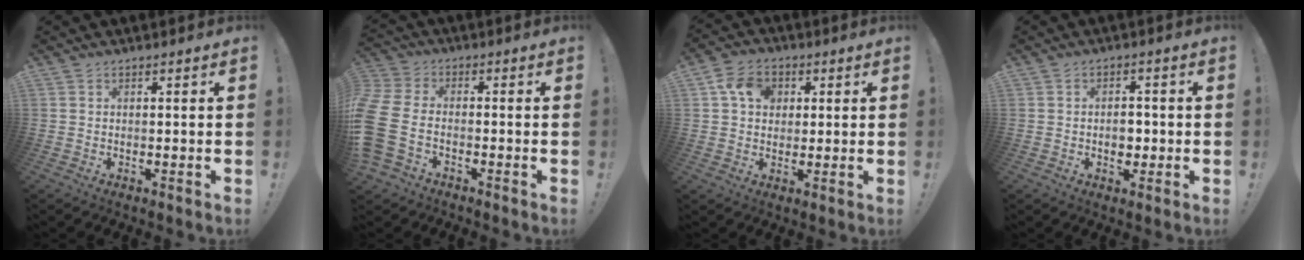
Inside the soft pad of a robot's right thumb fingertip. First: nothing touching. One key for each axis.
{"total": 12.0, "fx": -4.0, "fy": 7.8, "fz": 8.2, "tx": -0.185, "ty": 0.022, "tz": -0.072}
{"total": 9.8, "fx": 2.8, "fy": 7.8, "fz": 5.3, "tx": -0.077, "ty": 0.007, "tz": 0.054}
{"total": 4.5, "fx": -0.9, "fy": 3.5, "fz": 2.7, "tx": -0.032, "ty": 0.004, "tz": -0.018}